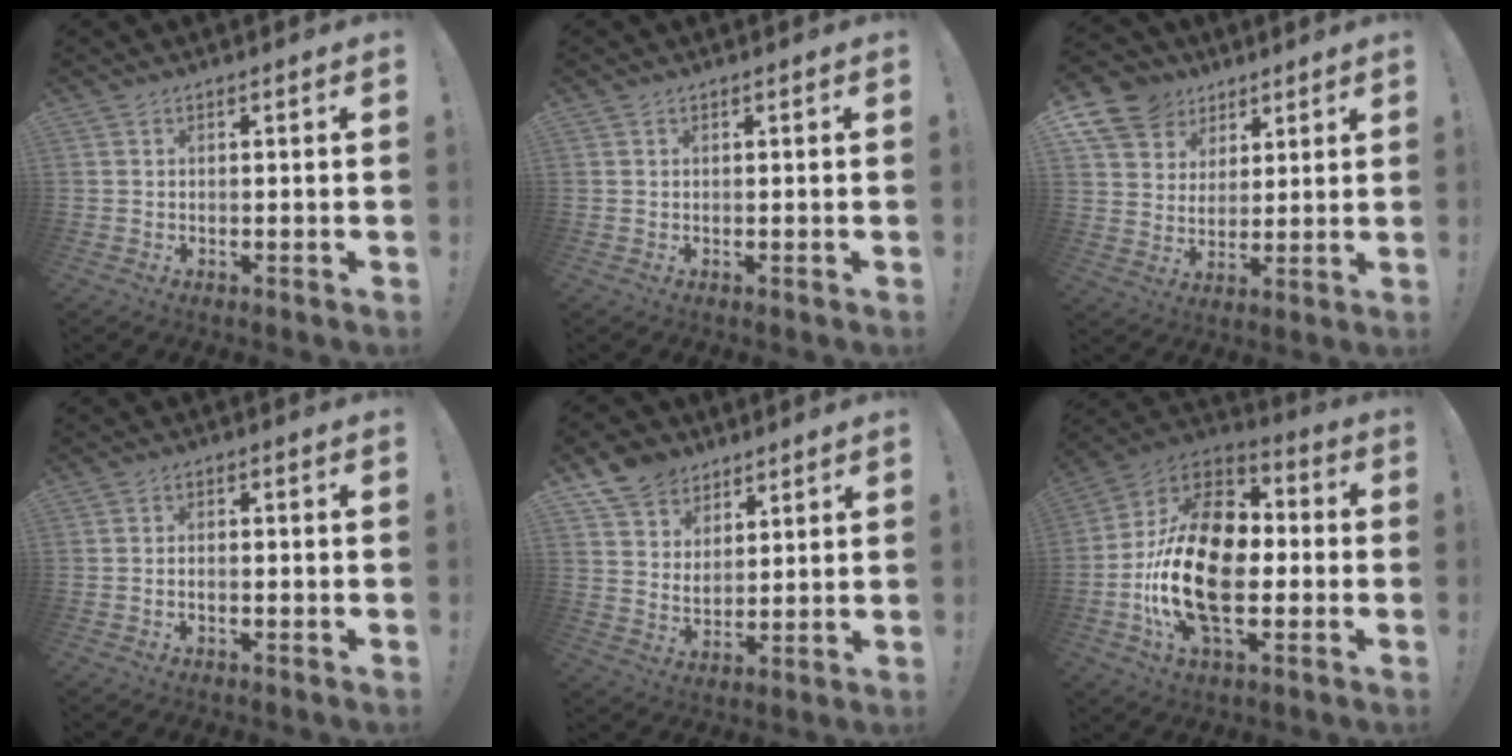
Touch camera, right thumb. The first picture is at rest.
{"total": 0.0}
{"total": 11.8, "force": [7.2, 8.9, 3.0], "torque": [-0.054, -0.049, 0.144]}
{"total": 1.3, "force": [-0.6, 0.7, 0.9], "torque": [-0.015, 0.004, -0.011]}
{"total": 9.5, "force": [7.0, 6.2, 1.8], "torque": [-0.044, -0.042, 0.141]}
{"total": 25.2, "force": [-3.4, 14.8, 20.1], "torque": [-0.384, 0.023, -0.050]}